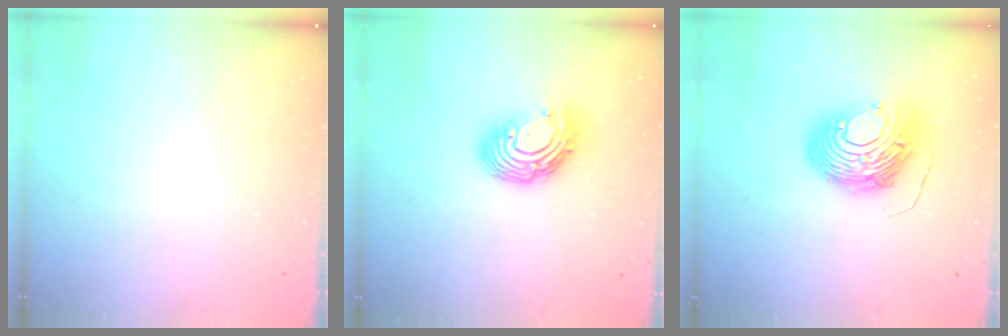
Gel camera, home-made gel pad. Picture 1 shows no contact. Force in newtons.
{"total": 11.9, "press": 11.8, "slide": 1.3}
{"total": 13.8, "press": 13.7, "slide": 1.3}